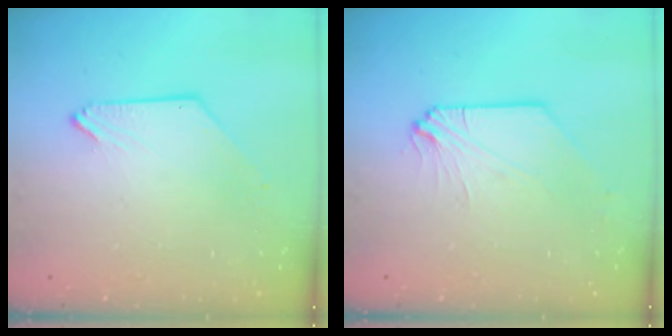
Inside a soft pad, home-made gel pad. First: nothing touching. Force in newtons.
{"total": 0.0}